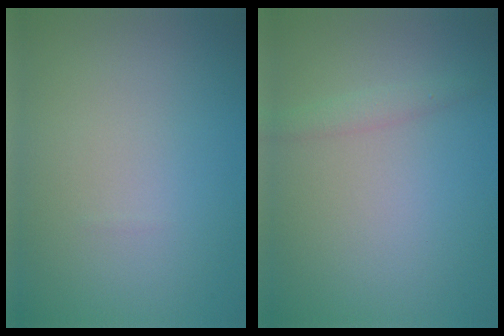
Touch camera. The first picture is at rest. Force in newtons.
{"total": 1.2, "press": 1.2, "slide": 0.0}